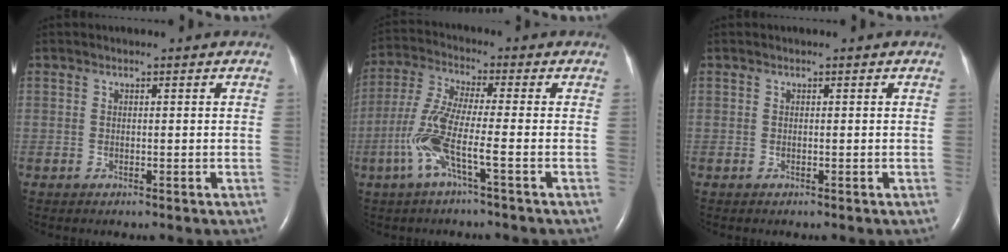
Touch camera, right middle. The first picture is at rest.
{"total": 8.5, "force": [-2.9, 0.1, 8.0], "torque": [-0.178, 0.002, -0.065]}
{"total": 0.0}